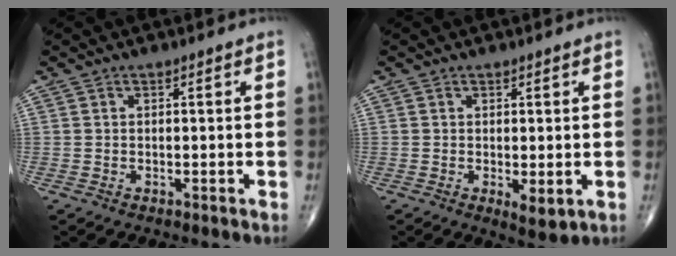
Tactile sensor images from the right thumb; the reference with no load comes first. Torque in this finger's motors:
{"motor_torque": [-0.40, 0.08, -0.07, -0.11, 0.01]}